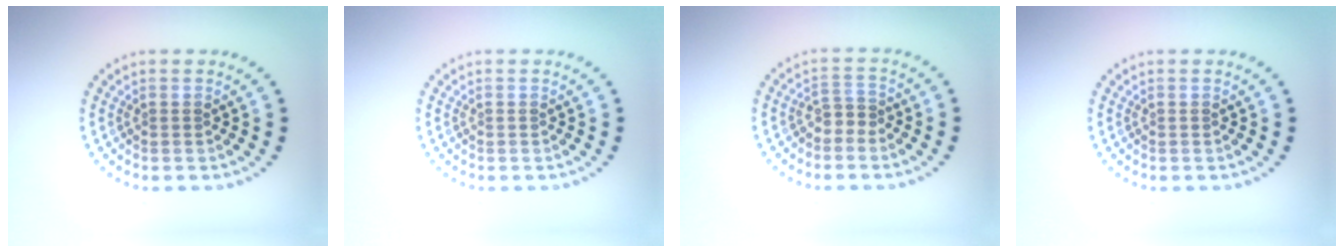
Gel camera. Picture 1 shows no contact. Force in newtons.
{"total": 0.0}
{"total": 1.7, "press": 1.3, "slide": 1.1}
{"total": 0.0}